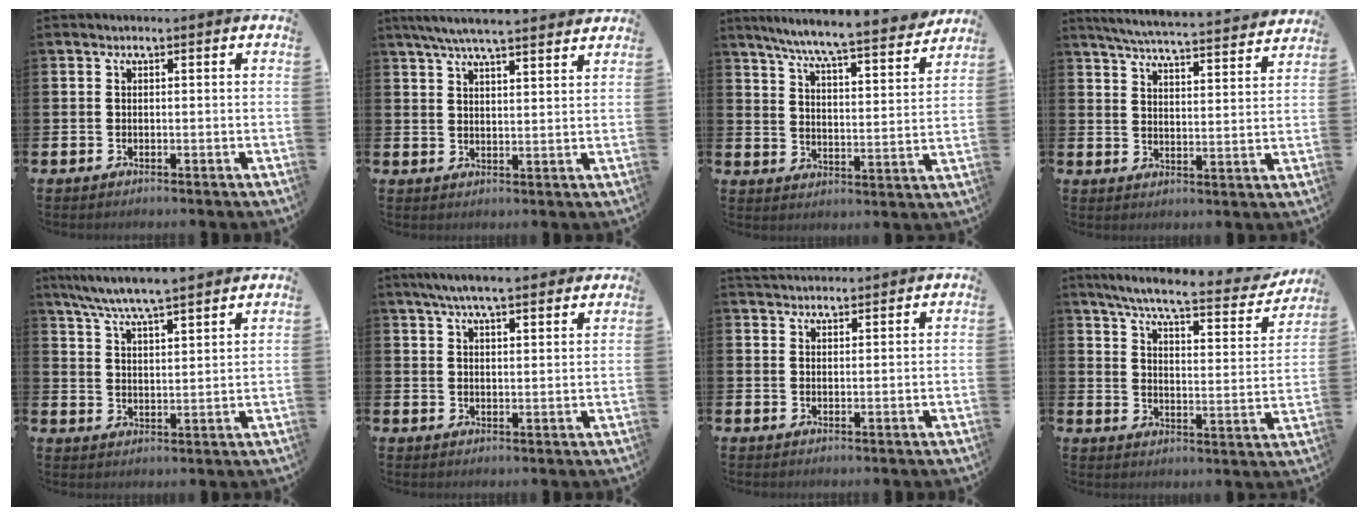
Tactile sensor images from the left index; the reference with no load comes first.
{"total": 6.2, "force": [5.8, 0.4, 2.1], "torque": [-0.051, -0.020, 0.105]}
{"total": 7.7, "force": [7.2, -0.3, 2.8], "torque": [-0.074, -0.057, 0.120]}
{"total": 5.7, "force": [5.5, 0.0, 1.4], "torque": [-0.043, -0.047, 0.093]}
{"total": 7.0, "force": [6.8, 0.0, 1.9], "torque": [-0.063, -0.035, 0.122]}
{"total": 5.9, "force": [5.4, 0.8, 2.3], "torque": [-0.055, -0.014, 0.097]}
{"total": 2.5, "force": [2.5, 0.4, 0.1], "torque": [-0.004, -0.010, 0.045]}
{"total": 6.7, "force": [5.8, 0.6, 3.2], "torque": [-0.081, -0.045, 0.091]}